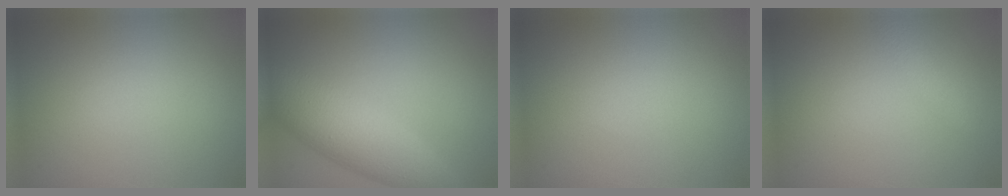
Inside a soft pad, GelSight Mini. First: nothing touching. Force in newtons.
{"total": 6.1, "press": 6.1, "slide": 0.1}
{"total": 0.0}
{"total": 1.2, "press": 1.2, "slide": 0.1}